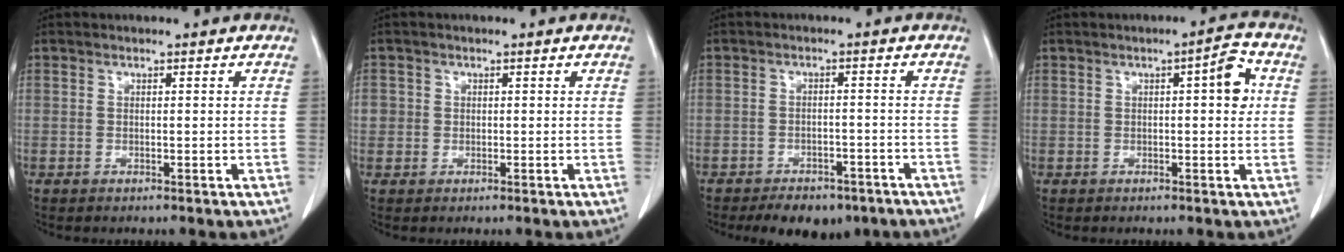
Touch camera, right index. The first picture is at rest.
{"total": 2.0, "force": [0.1, 2.0, 0.3], "torque": [0.003, 0.005, 0.003]}
{"total": 8.1, "force": [-6.1, 3.9, 3.6], "torque": [-0.043, 0.003, -0.080]}
{"total": 4.4, "force": [0.8, 1.0, 4.2], "torque": [-0.053, 0.008, 0.005]}